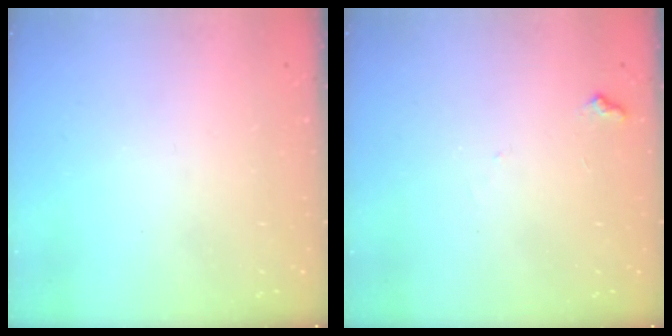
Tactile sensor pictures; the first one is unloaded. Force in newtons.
{"total": 6.0, "press": 6.0, "slide": 0.6}